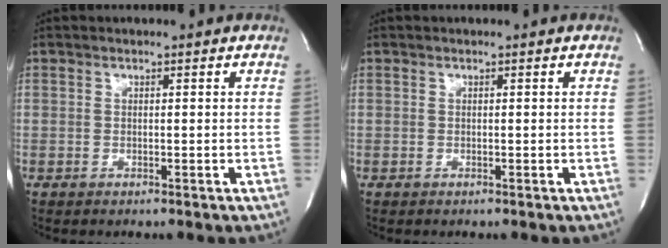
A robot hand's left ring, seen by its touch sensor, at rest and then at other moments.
{"total": 0.0}